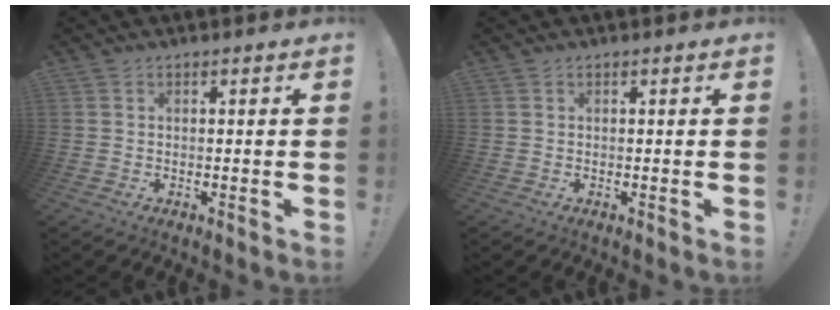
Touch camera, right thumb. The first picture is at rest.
{"total": 0.0}